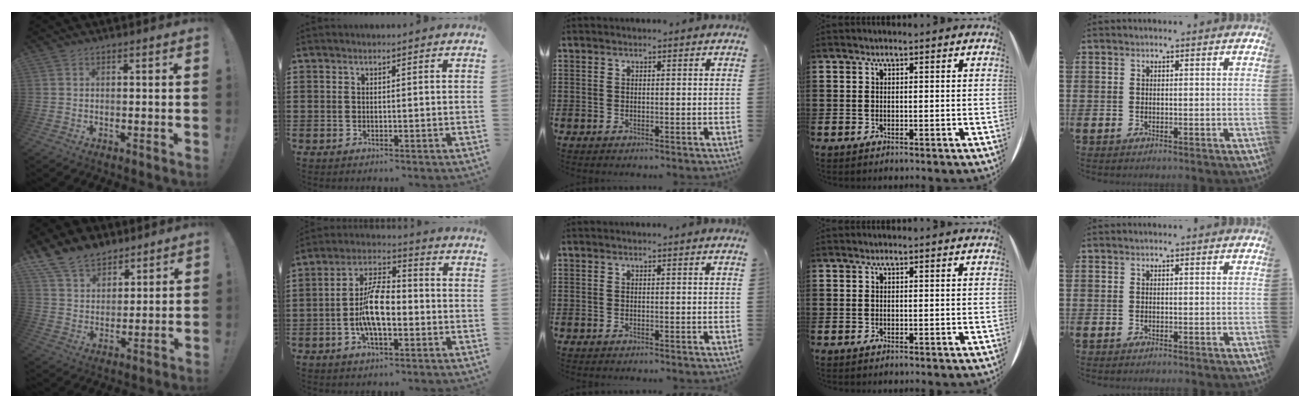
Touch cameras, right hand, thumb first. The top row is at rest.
{"thumb": {"total": 12.3, "force": [9.2, 7.3, 3.5], "torque": [-0.072, -0.061, 0.182]}, "index": {"total": 9.5, "force": [-2.1, 4.2, 8.3], "torque": [-0.175, 0.003, -0.043]}}